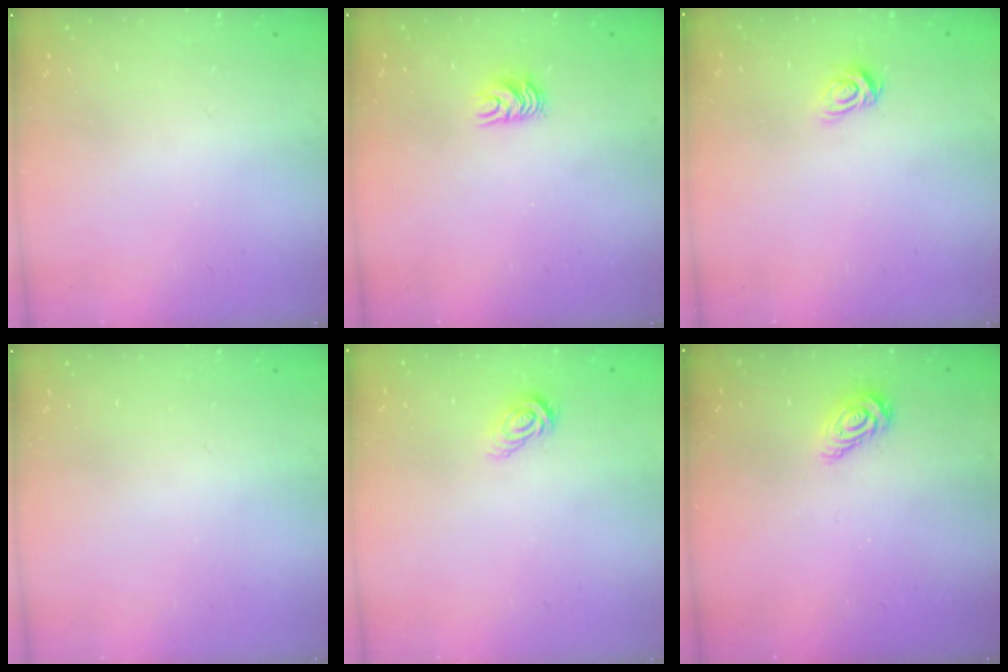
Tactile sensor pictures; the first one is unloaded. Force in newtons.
{"total": 6.2, "press": 6.2, "slide": 0.4}
{"total": 5.5, "press": 5.5, "slide": 0.4}
{"total": 0.0}
{"total": 6.6, "press": 6.6, "slide": 0.2}
{"total": 5.5, "press": 5.5, "slide": 0.5}